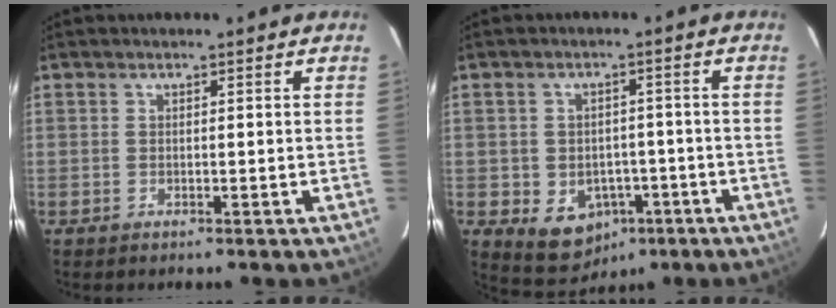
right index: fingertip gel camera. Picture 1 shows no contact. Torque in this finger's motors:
{"motor_torque": [1.24, -0.90, 0.33, 0.01]}